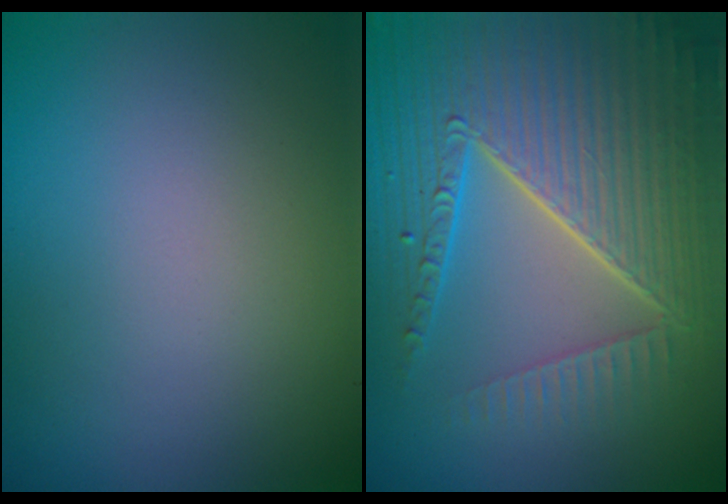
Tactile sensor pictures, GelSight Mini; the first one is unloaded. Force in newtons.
{"total": 8.9, "press": 6.1, "slide": 6.5}